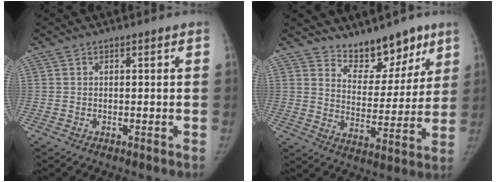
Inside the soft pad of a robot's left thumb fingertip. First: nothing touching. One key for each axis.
{"total": 11.8, "fx": 9.2, "fy": 5.7, "fz": 4.8, "tx": -0.022, "ty": -0.066, "tz": 0.150}